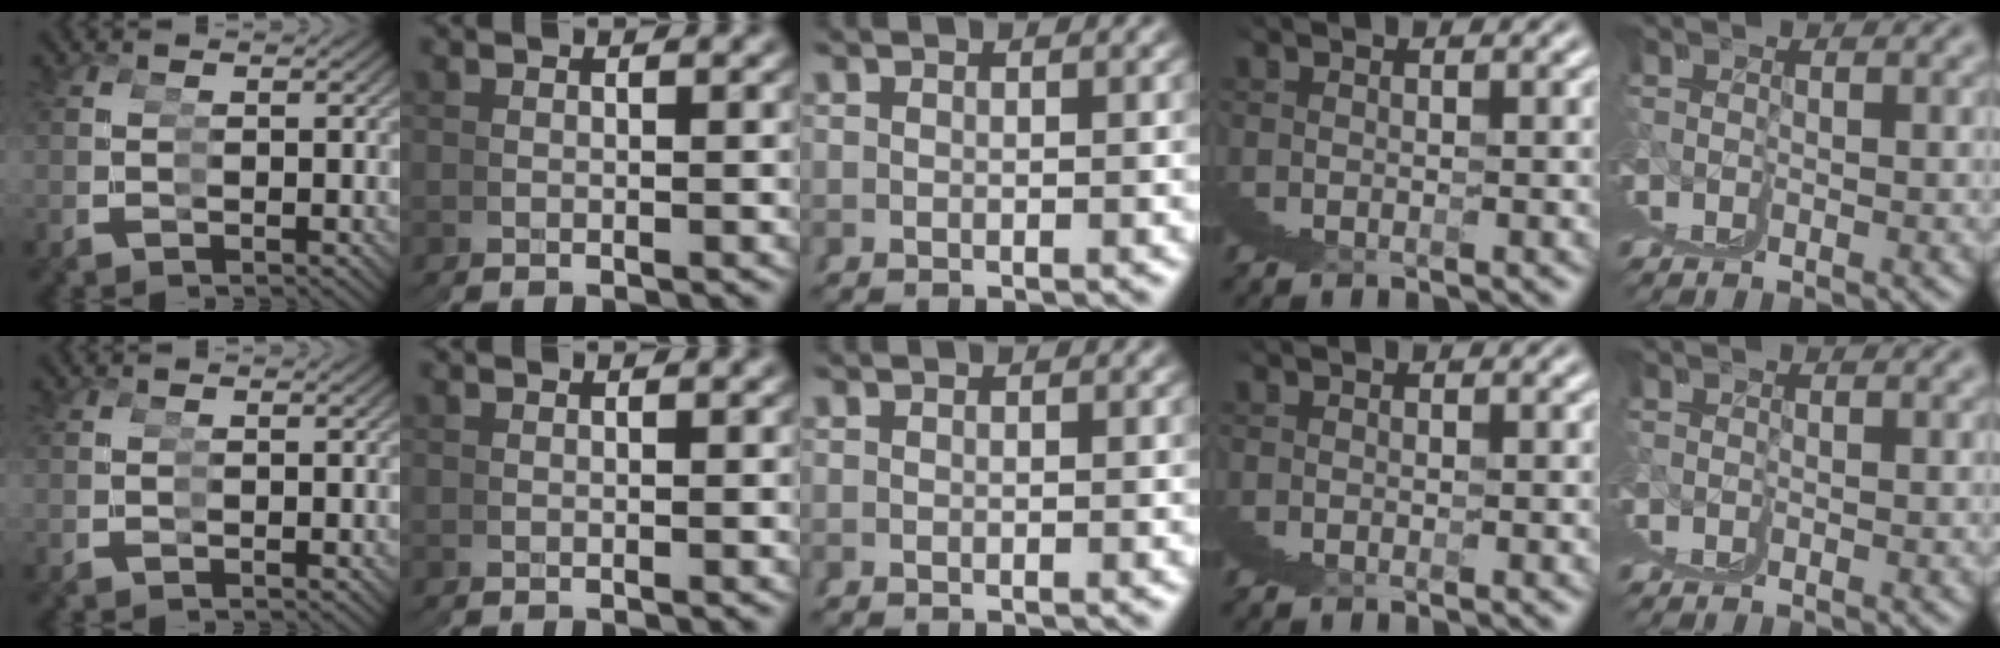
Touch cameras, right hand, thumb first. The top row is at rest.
{}